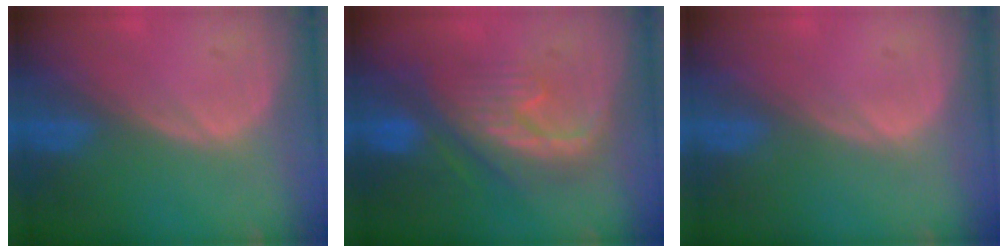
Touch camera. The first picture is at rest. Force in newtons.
{"total": 8.3, "press": 8.2, "slide": 1.3}
{"total": 0.5, "press": 0.1, "slide": 0.5}